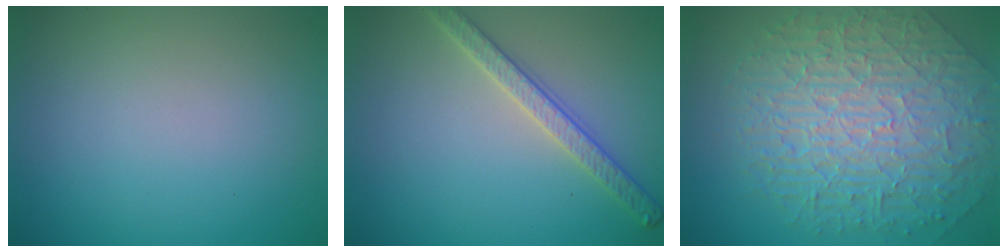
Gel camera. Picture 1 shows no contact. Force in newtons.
{"total": 3.0, "press": 2.9, "slide": 0.7}
{"total": 10.2, "press": 6.6, "slide": 7.7}